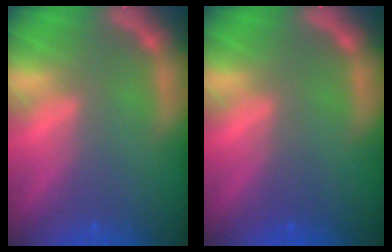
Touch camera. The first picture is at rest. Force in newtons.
{"total": 1.0}